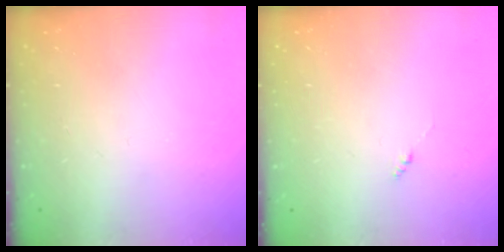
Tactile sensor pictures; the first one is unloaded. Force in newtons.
{"total": 0.0}